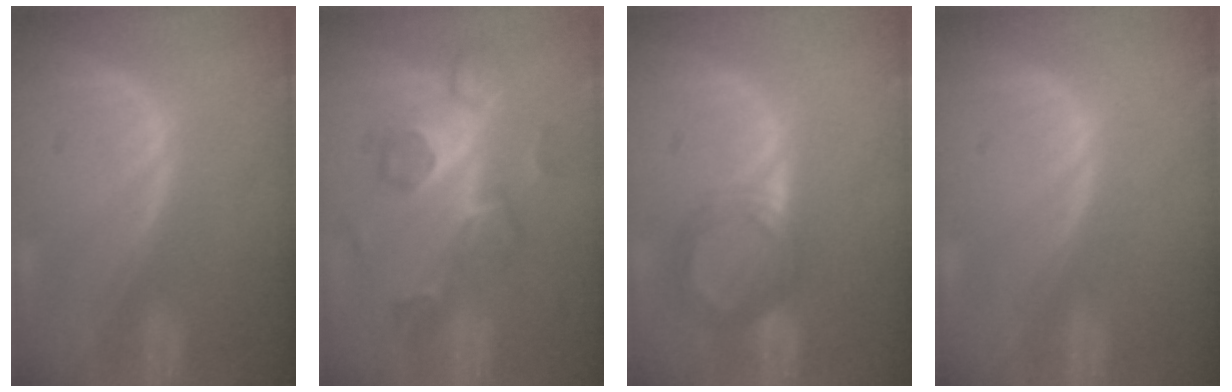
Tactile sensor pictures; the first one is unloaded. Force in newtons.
{"total": 8.8, "press": 7.6, "slide": 4.5}
{"total": 4.7, "press": 4.4, "slide": 1.7}
{"total": 0.0}